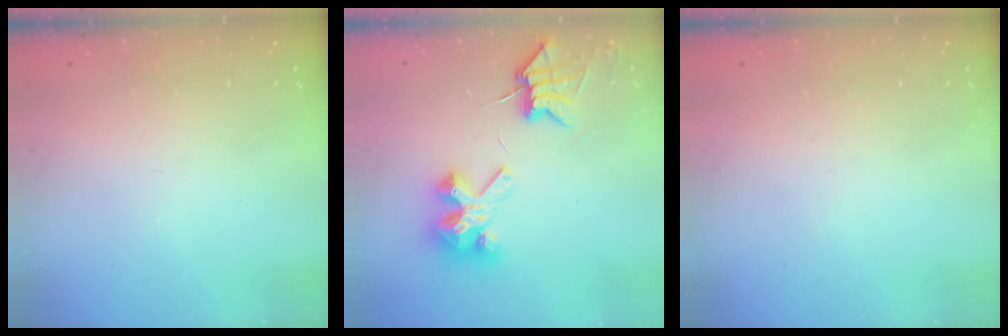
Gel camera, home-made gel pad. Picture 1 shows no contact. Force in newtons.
{"total": 7.5, "press": 7.5, "slide": 0.5}
{"total": 0.0}